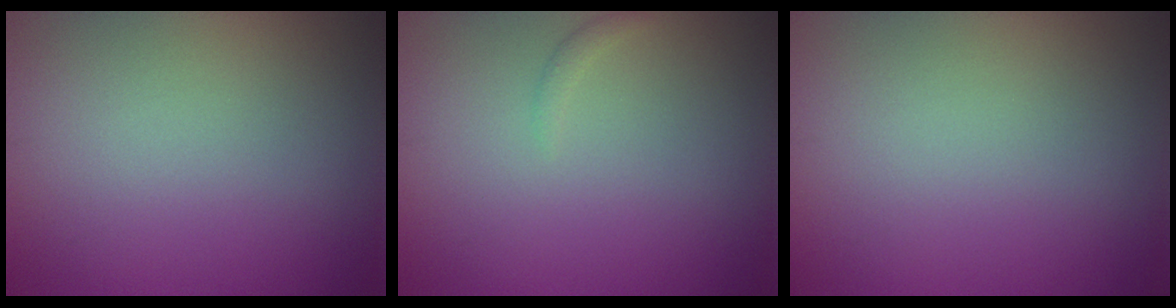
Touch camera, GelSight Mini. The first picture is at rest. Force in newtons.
{"total": 0.6, "press": 0.6, "slide": 0.1}
{"total": 0.0}